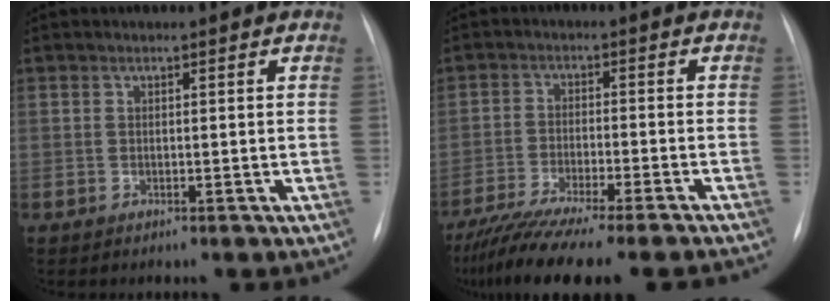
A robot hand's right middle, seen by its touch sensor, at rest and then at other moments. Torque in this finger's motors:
{"motor_torque": [1.09, -1.05, 0.36, 0.13]}